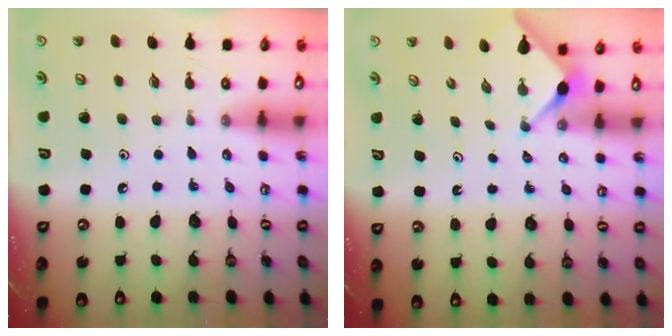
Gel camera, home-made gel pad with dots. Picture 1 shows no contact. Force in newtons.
{"total": 2.9, "press": 2.8, "slide": 0.4}